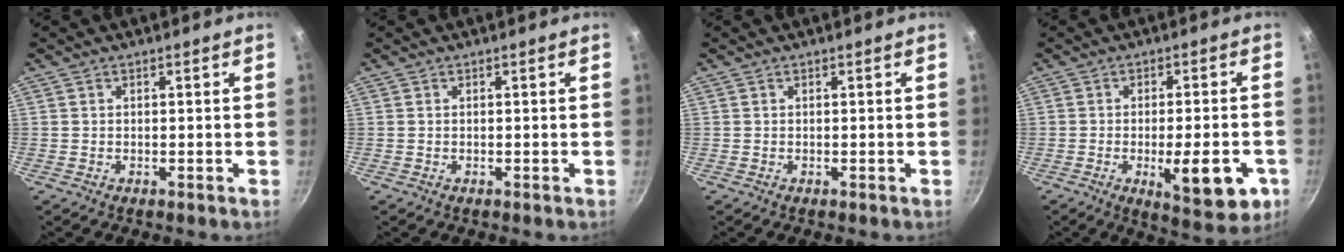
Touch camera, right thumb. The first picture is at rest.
{"total": 0.0}
{"total": 0.0}
{"total": 12.7, "force": [-4.1, 4.4, 11.2], "torque": [-0.125, 0.004, -0.047]}